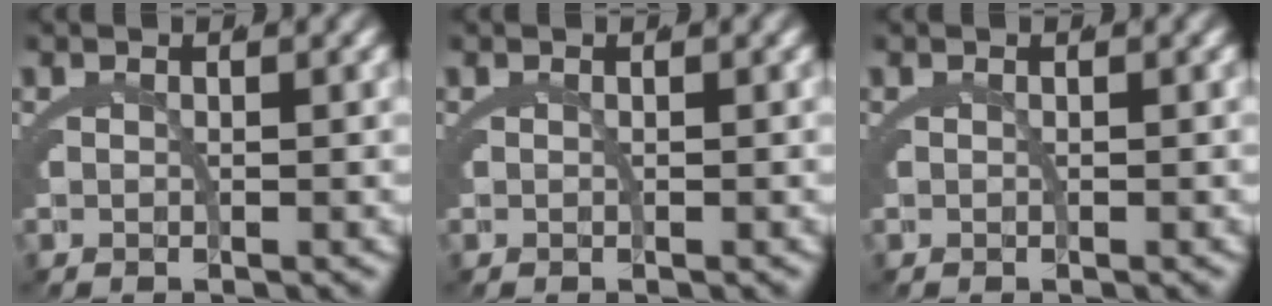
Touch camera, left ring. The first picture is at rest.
{"total": 0.0}
{"total": 0.0}